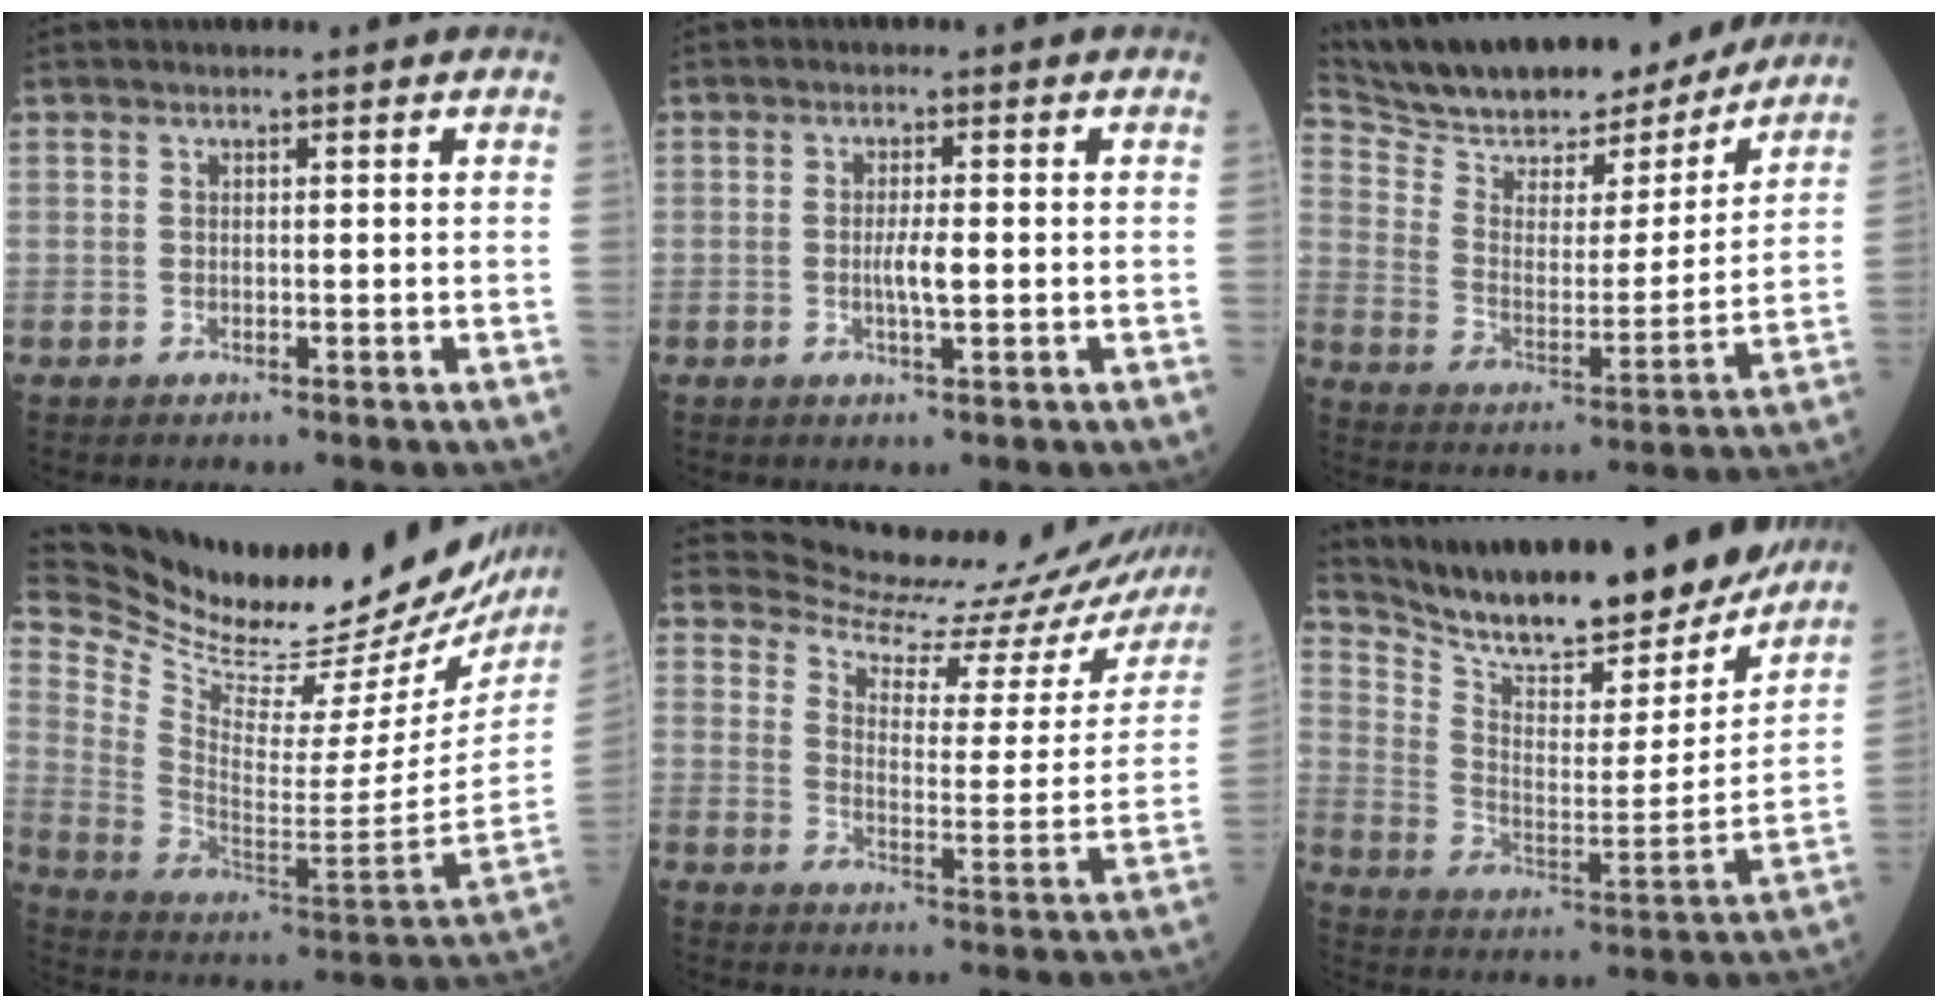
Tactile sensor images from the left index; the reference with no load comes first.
{"total": 2.7, "force": [-0.6, 0.2, 2.6], "torque": [-0.050, -0.005, -0.012]}
{"total": 21.8, "force": [19.2, 5.6, 8.6], "torque": [-0.157, 0.001, 0.295]}
{"total": 34.5, "force": [30.2, 5.4, 15.7], "torque": [-0.277, -0.102, 0.425]}
{"total": 22.1, "force": [21.8, 2.6, 2.4], "torque": [-0.027, -0.110, 0.257]}
{"total": 24.3, "force": [21.7, 4.4, 10.1], "torque": [-0.173, -0.037, 0.319]}